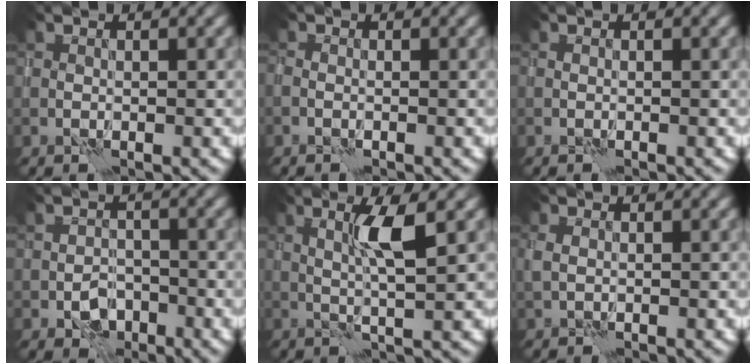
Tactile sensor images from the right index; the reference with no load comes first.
{"total": 0.6, "force": [-0.4, 0.4, 0.2], "torque": [-0.001, -0.001, -0.012]}
{"total": 0.0}
{"total": 2.6, "force": [-1.2, 1.9, 1.3], "torque": [-0.015, 0.000, -0.021]}
{"total": 3.1, "force": [1.2, 0.1, 2.9], "torque": [-0.055, 0.003, 0.023]}
{"total": 1.1, "force": [-0.1, 0.9, 0.6], "torque": [-0.013, 0.001, -0.004]}